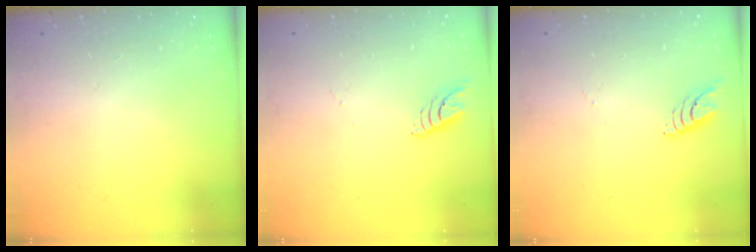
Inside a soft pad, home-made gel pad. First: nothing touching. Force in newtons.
{"total": 5.8, "press": 5.8, "slide": 0.5}
{"total": 5.8, "press": 5.8, "slide": 0.5}